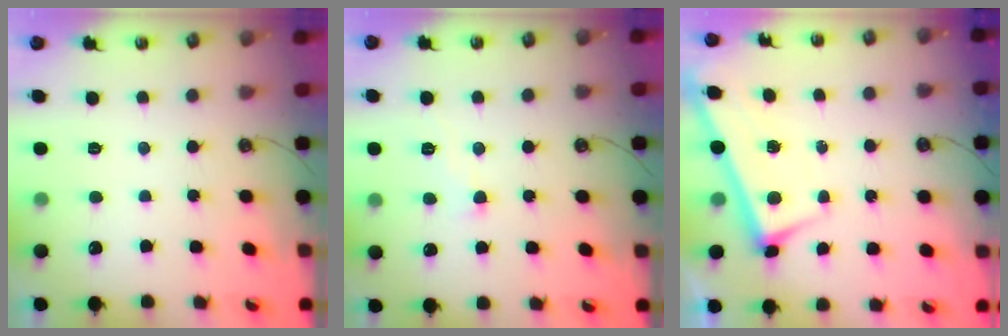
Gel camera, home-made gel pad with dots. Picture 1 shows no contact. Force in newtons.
{"total": 1.3, "press": 1.1, "slide": 0.6}
{"total": 3.0, "press": 3.0, "slide": 0.2}